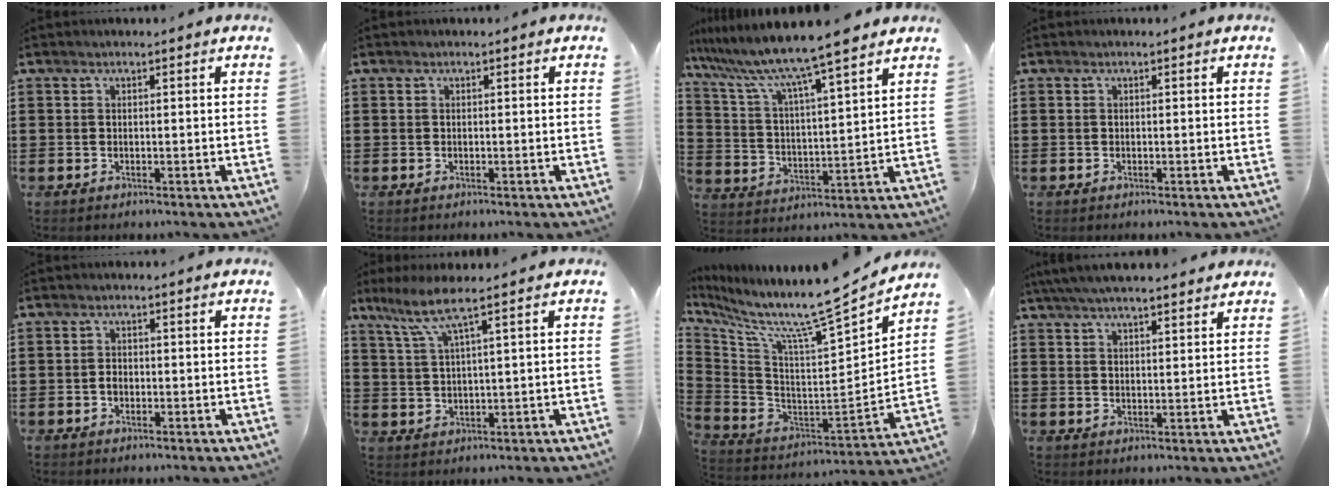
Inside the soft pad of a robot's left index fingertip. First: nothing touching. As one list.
[{"total": 0.0}, {"total": 9.2, "force": [8.0, -0.3, 4.6], "torque": [-0.122, -0.047, 0.130]}, {"total": 0.0}, {"total": 1.3, "force": [-0.3, 0.9, 1.0], "torque": [-0.021, 0.002, -0.006]}, {"total": 6.0, "force": [3.4, 0.1, 4.9], "torque": [-0.113, -0.007, 0.056]}, {"total": 10.3, "force": [8.8, -0.3, 5.3], "torque": [-0.123, -0.085, 0.136]}, {"total": 4.9, "force": [4.3, 0.6, 2.2], "torque": [-0.053, -0.004, 0.078]}]